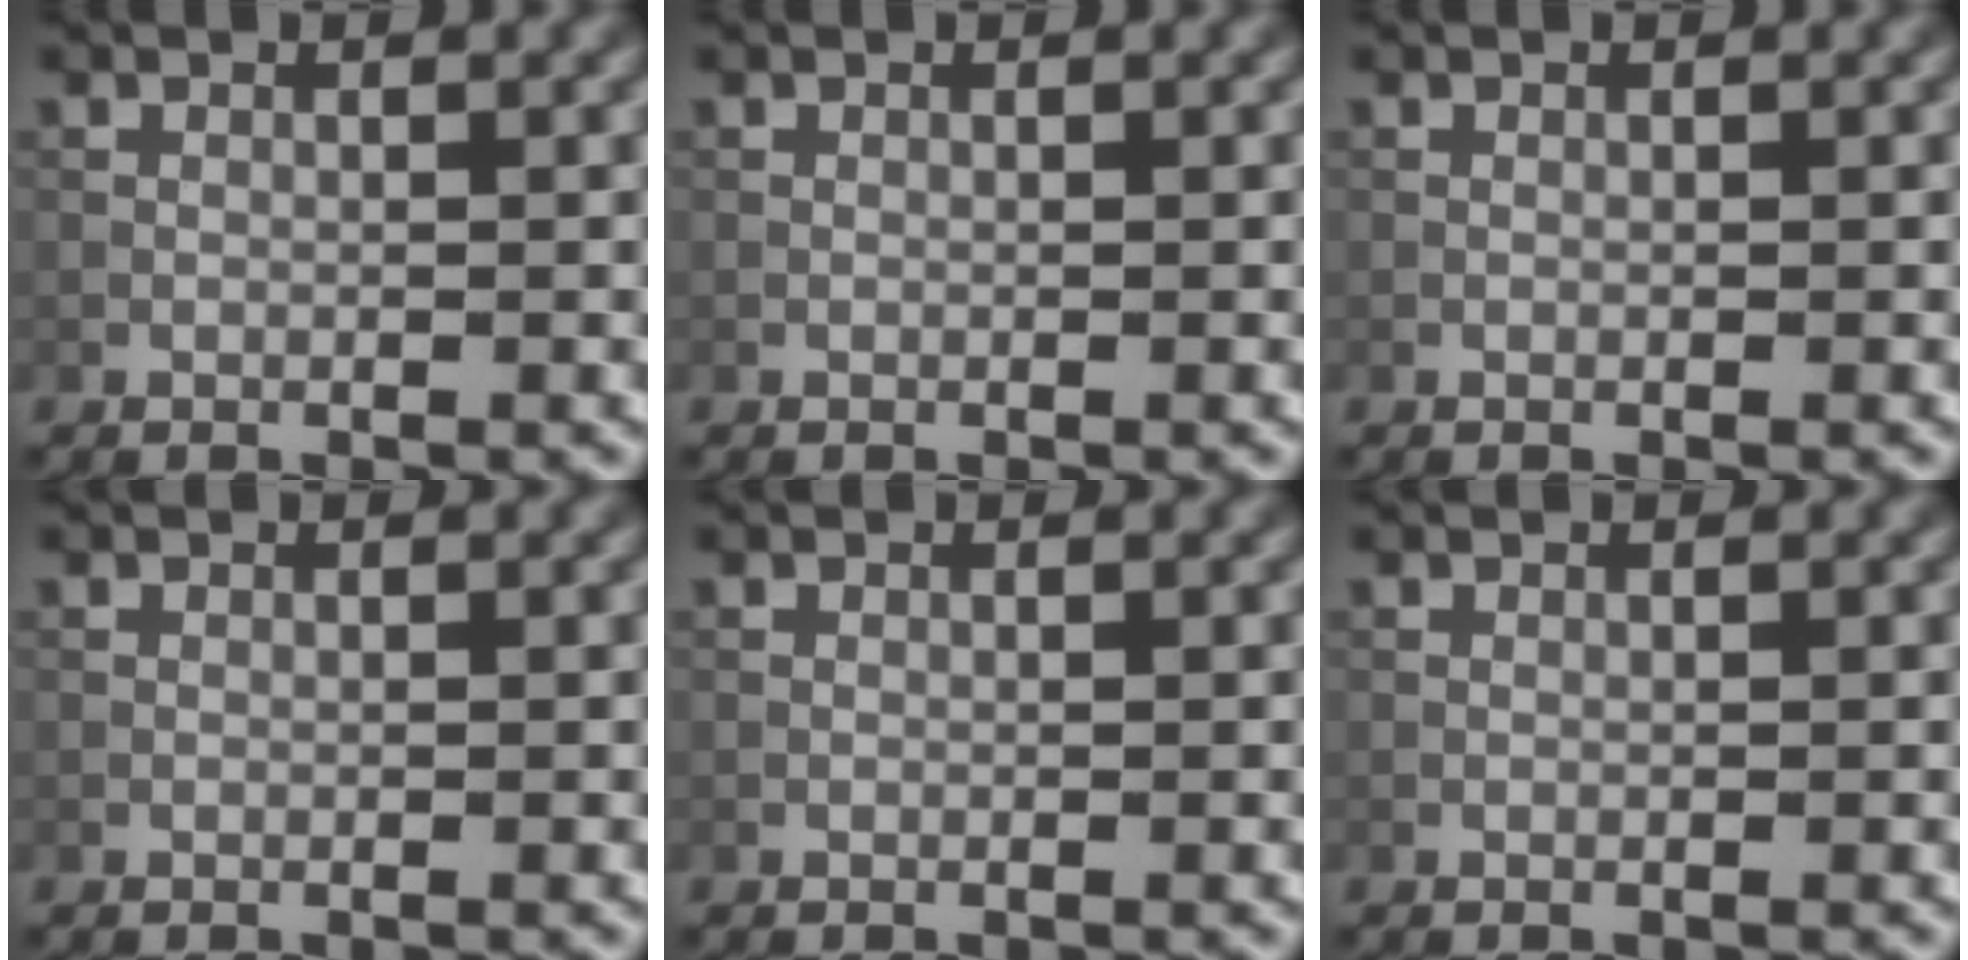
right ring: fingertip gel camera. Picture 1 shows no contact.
{"total": 0.0}
{"total": 0.0}
{"total": 0.0}
{"total": 0.0}
{"total": 0.0}